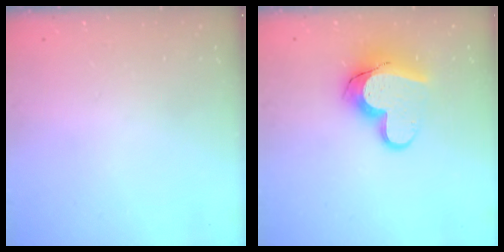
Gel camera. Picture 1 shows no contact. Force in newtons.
{"total": 13.4, "press": 13.4, "slide": 1.1}